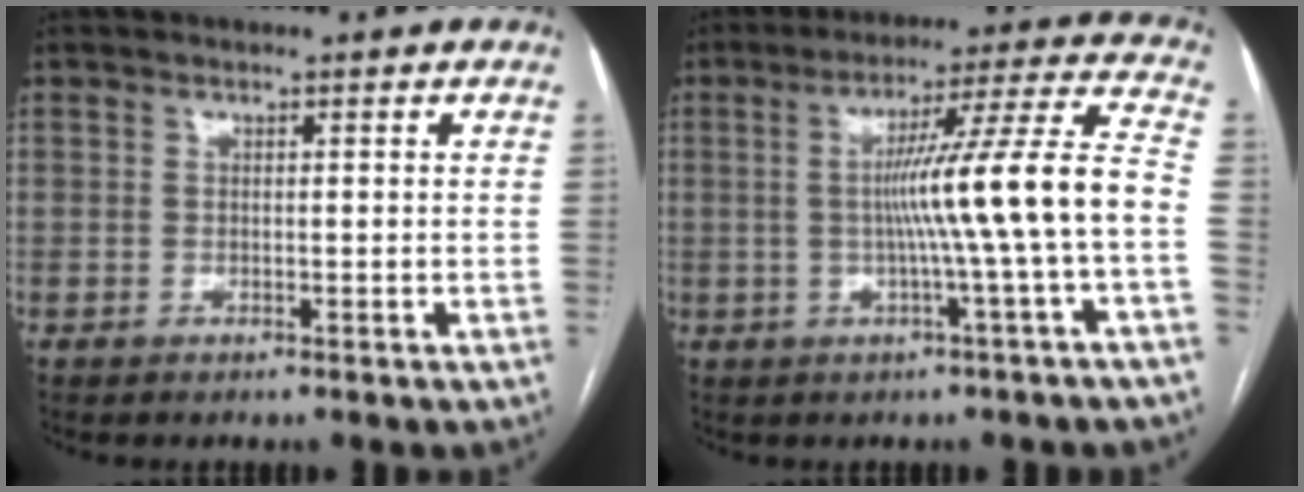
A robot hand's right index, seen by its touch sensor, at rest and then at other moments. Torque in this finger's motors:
{"motor_torque": [1.76, -0.38, 0.95, 0.21]}